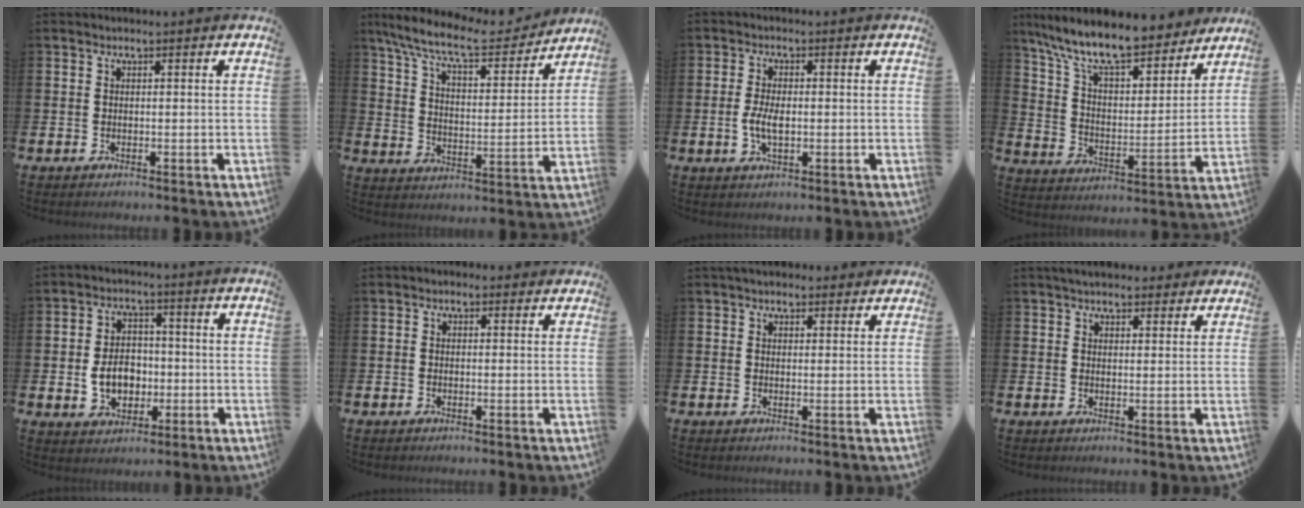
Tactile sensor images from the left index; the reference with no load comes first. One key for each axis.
{"total": 9.9, "fx": 8.8, "fy": 1.7, "fz": 4.3, "tx": -0.112, "ty": -0.056, "tz": 0.147}
{"total": 3.5, "fx": -0.4, "fy": 1.7, "fz": 3.1, "tx": -0.054, "ty": -0.003, "tz": -0.013}
{"total": 11.3, "fx": 10.1, "fy": 2.4, "fz": 4.5, "tx": -0.122, "ty": -0.068, "tz": 0.172}
{"total": 5.9, "fx": -1.0, "fy": 4.5, "fz": 3.7, "tx": -0.053, "ty": 0.004, "tz": -0.023}
{"total": 0.6, "fx": 0.1, "fy": 0.5, "fz": 0.2, "tx": -0.001, "ty": 0.004, "tz": 0.000}
{"total": 2.5, "fx": 2.3, "fy": 1.0, "fz": 0.4, "tx": -0.001, "ty": -0.006, "tz": 0.039}
{"total": 3.8, "fx": 3.5, "fy": 1.2, "fz": 0.5, "tx": -0.003, "ty": -0.011, "tz": 0.063}